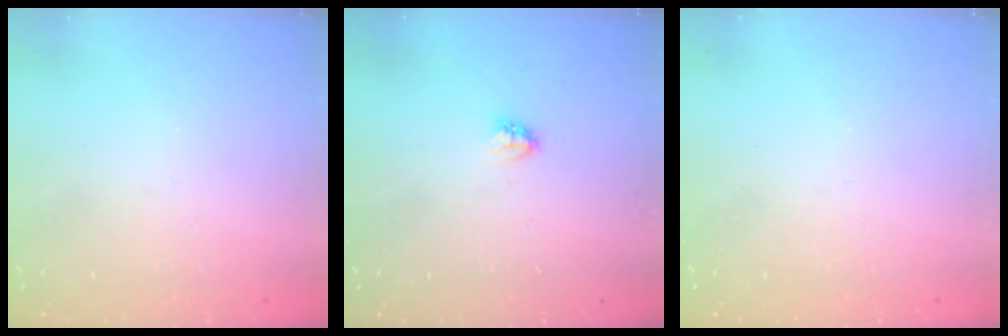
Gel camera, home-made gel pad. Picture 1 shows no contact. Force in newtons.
{"total": 2.7, "press": 2.7, "slide": 0.3}
{"total": 0.0}